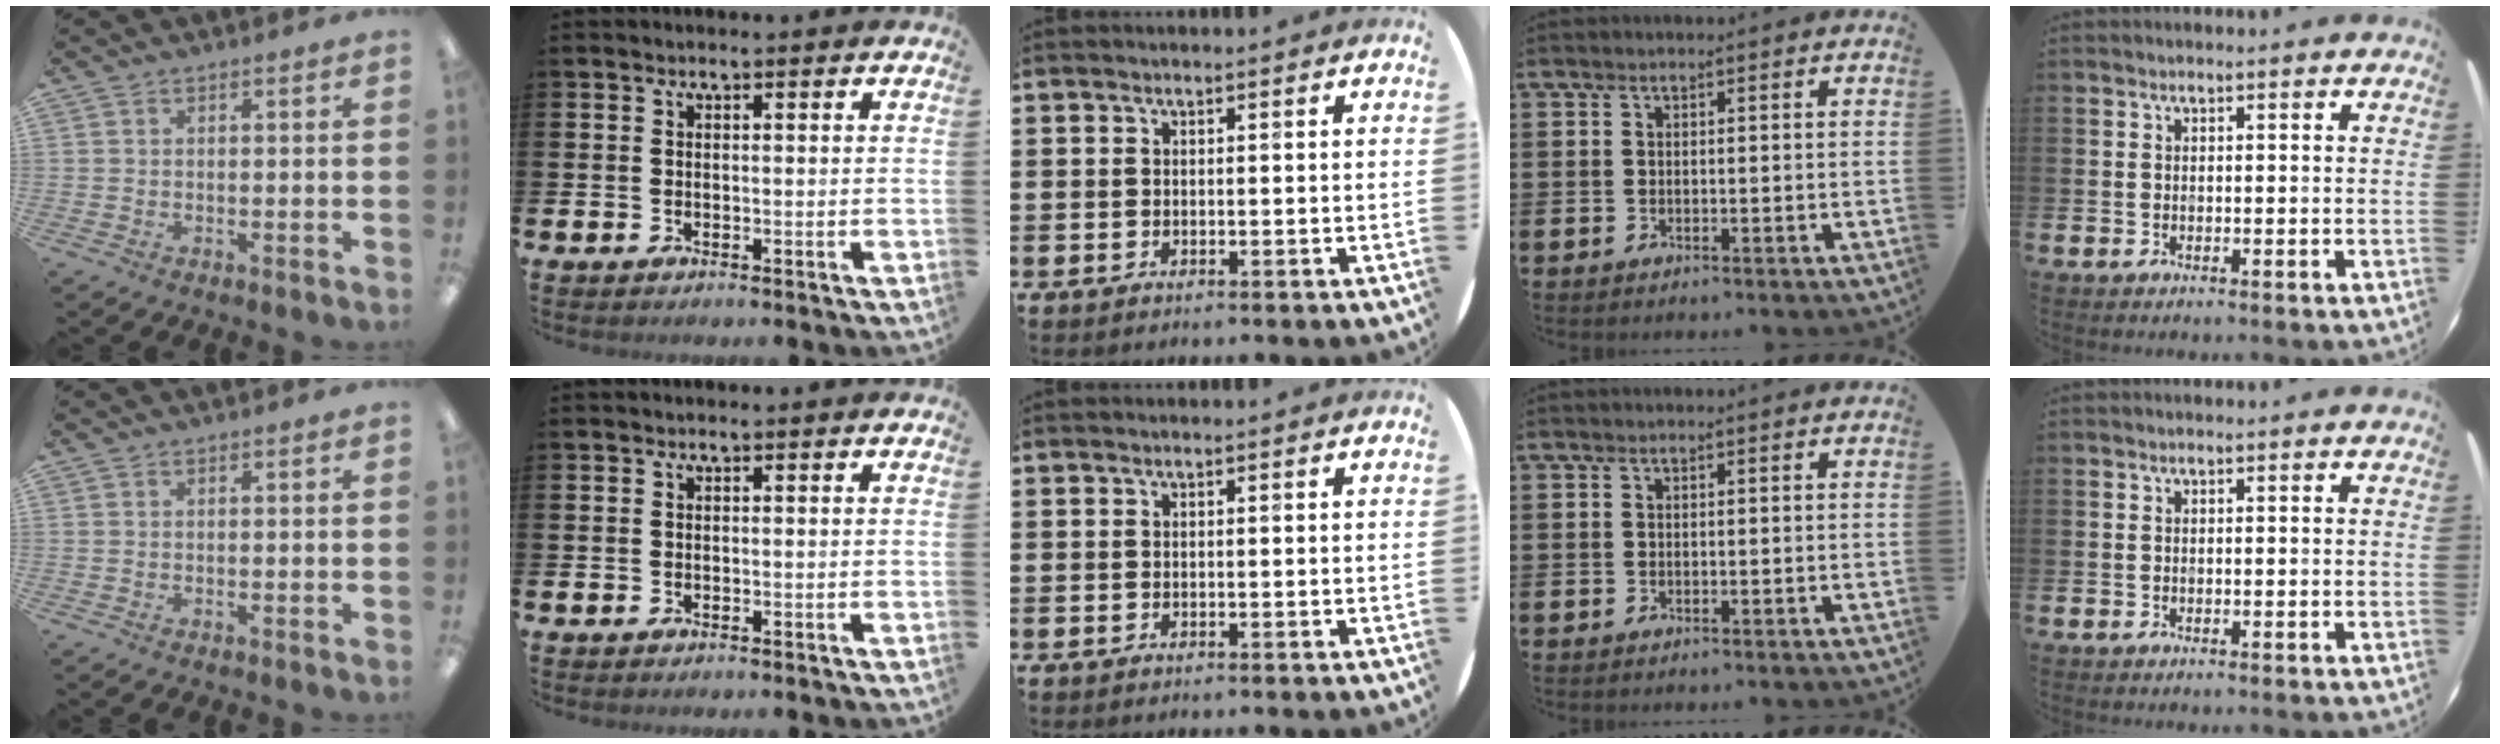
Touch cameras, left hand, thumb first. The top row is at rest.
{}